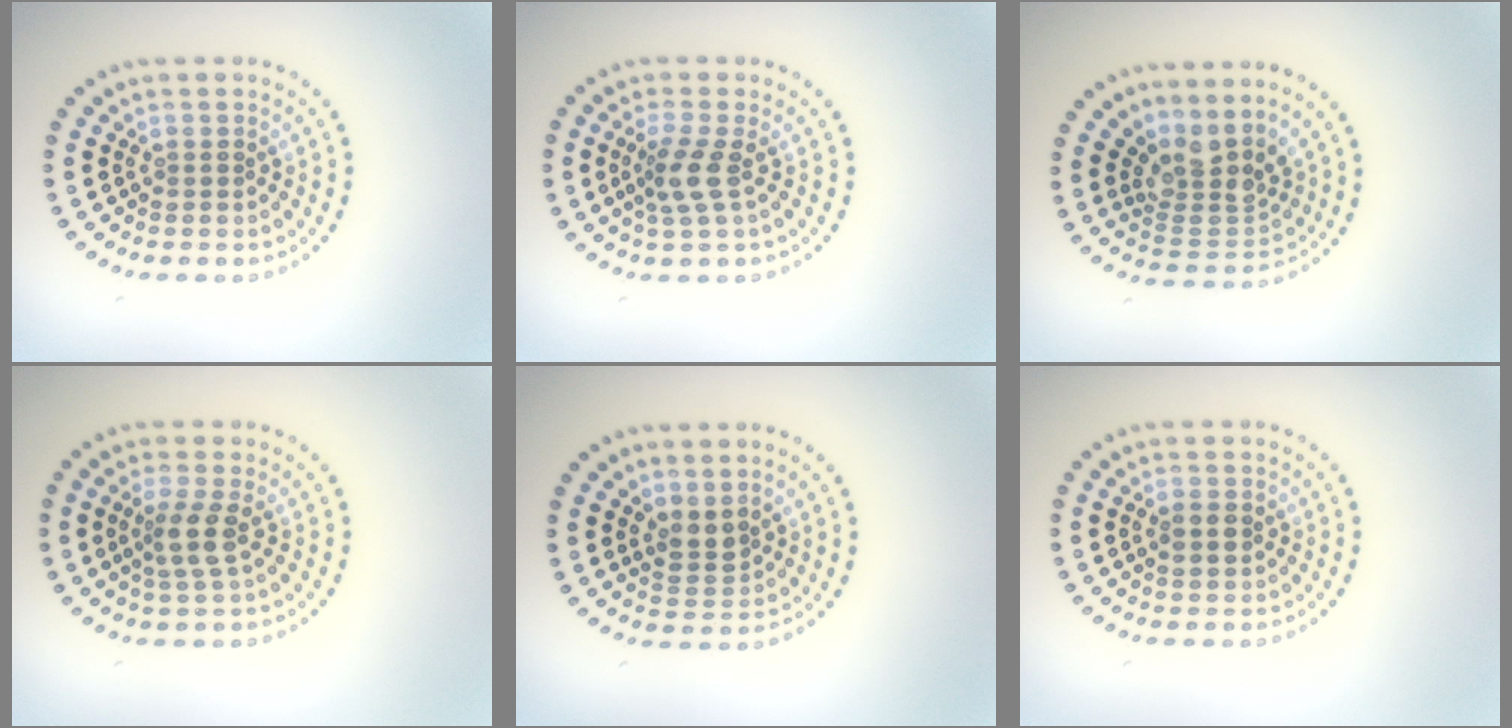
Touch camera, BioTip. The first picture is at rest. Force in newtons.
{"total": 2.5, "press": 1.9, "slide": 1.6}
{"total": 3.7, "press": 2.5, "slide": 2.8}
{"total": 2.5, "press": 2.0, "slide": 1.5}
{"total": 2.0, "press": 1.8, "slide": 1.0}
{"total": 1.4, "press": 1.4, "slide": 0.1}